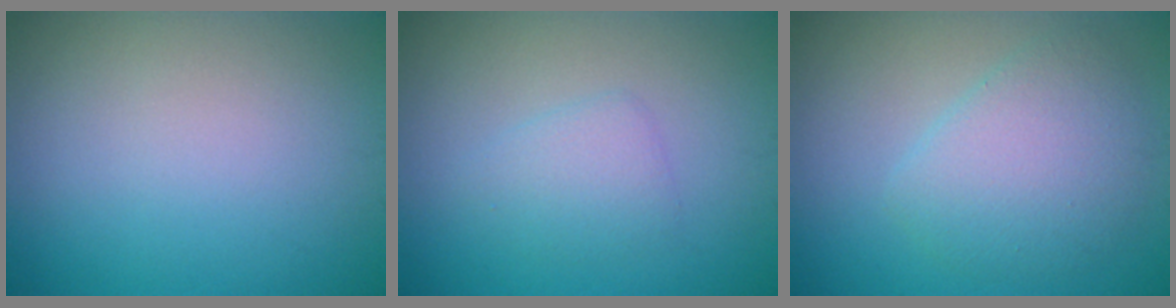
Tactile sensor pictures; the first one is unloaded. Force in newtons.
{"total": 1.9, "press": 1.9, "slide": 0.0}
{"total": 3.9, "press": 3.9, "slide": 0.3}